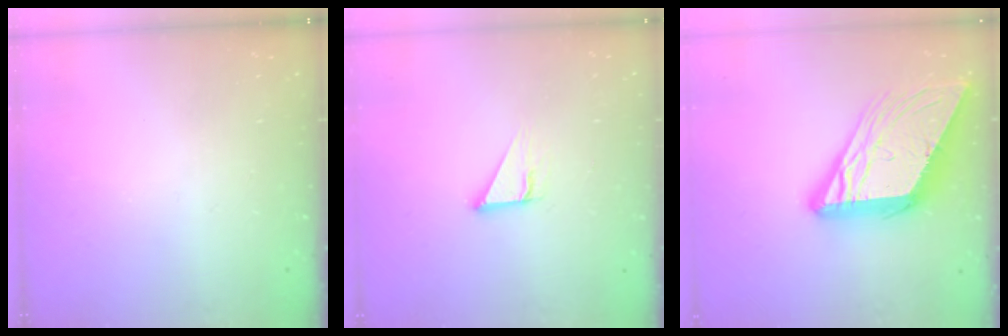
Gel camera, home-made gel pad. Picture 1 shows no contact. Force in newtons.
{"total": 4.0, "press": 4.0, "slide": 0.2}
{"total": 19.3, "press": 19.2, "slide": 2.3}